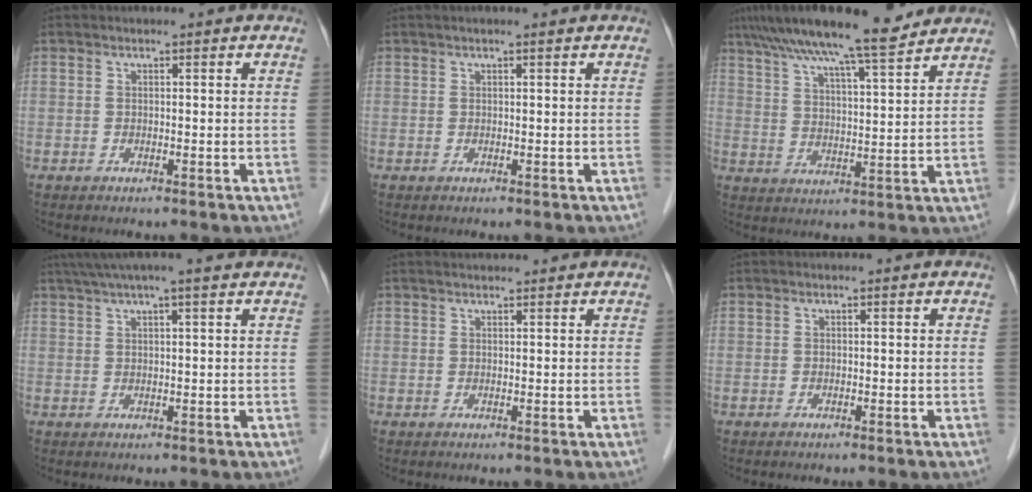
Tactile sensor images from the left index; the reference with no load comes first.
{"total": 1.3, "force": [0.9, 0.0, 0.9], "torque": [-0.013, 0.010, 0.014]}
{"total": 15.8, "force": [13.1, 1.1, 8.7], "torque": [-0.146, 0.024, 0.203]}
{"total": 9.1, "force": [7.4, -0.1, 5.4], "torque": [-0.088, 0.040, 0.099]}
{"total": 2.4, "force": [2.3, 0.3, 0.6], "torque": [-0.008, 0.023, 0.036]}
{"total": 0.0}